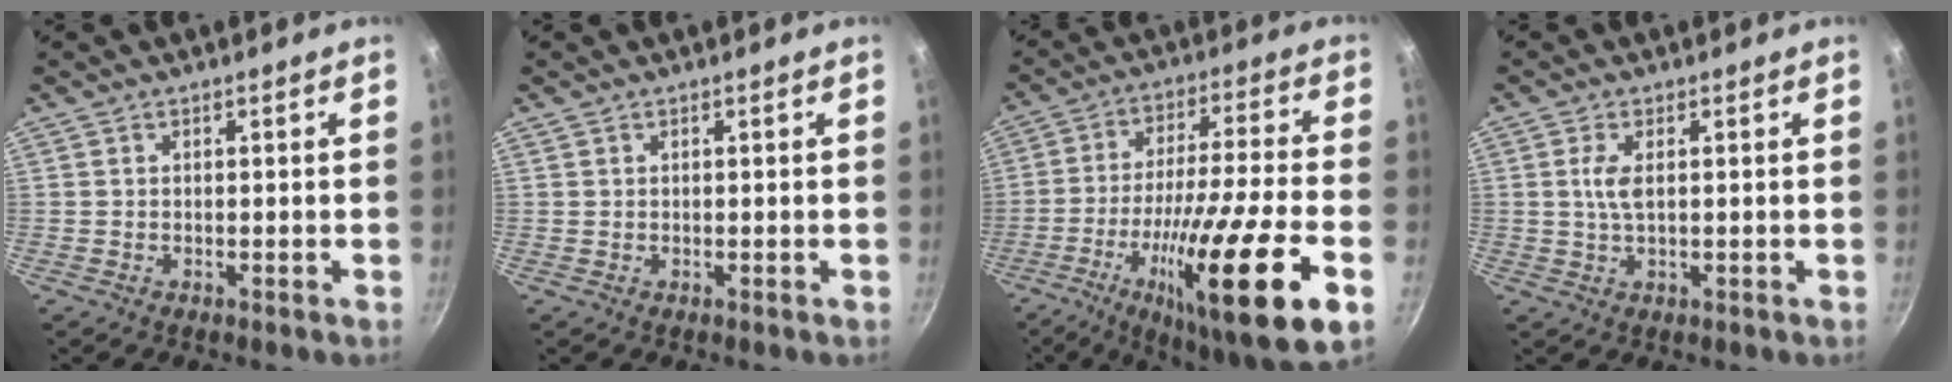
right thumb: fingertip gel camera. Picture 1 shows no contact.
{"total": 0.0}
{"total": 26.1, "force": [-9.6, 4.6, 23.8], "torque": [-0.372, 0.024, -0.155]}
{"total": 3.3, "force": [0.6, 1.3, 3.0], "torque": [-0.066, 0.004, 0.012]}